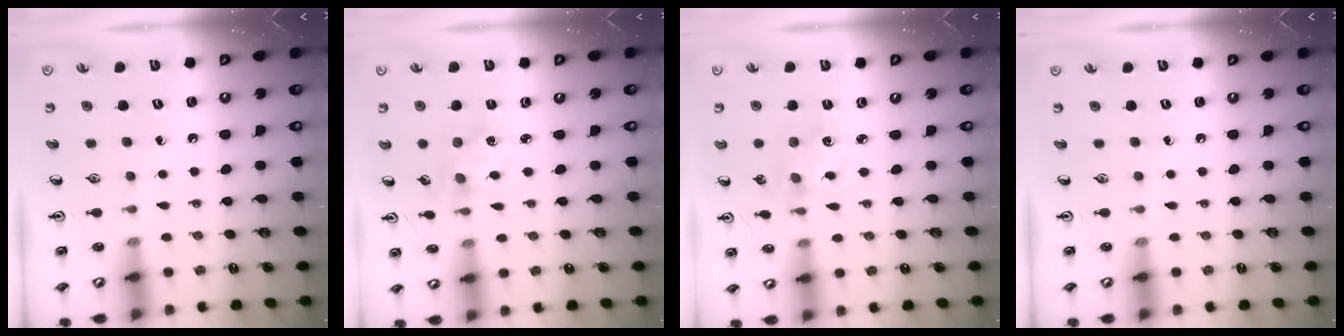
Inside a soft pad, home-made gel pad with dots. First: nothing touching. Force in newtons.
{"total": 1.9, "press": 1.9, "slide": 0.3}
{"total": 2.7, "press": 2.7, "slide": 0.4}
{"total": 0.0}